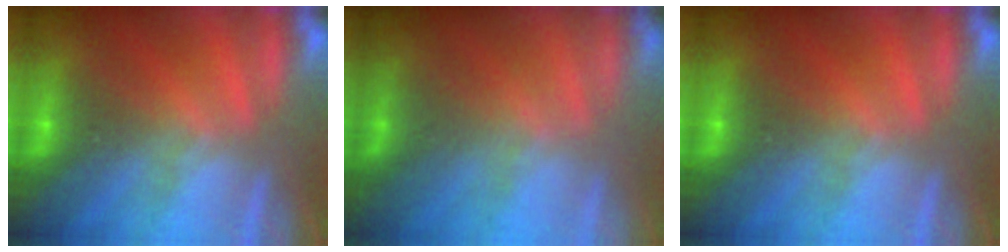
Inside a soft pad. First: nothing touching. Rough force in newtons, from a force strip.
{"total": 1.3}
{"total": 0.0}